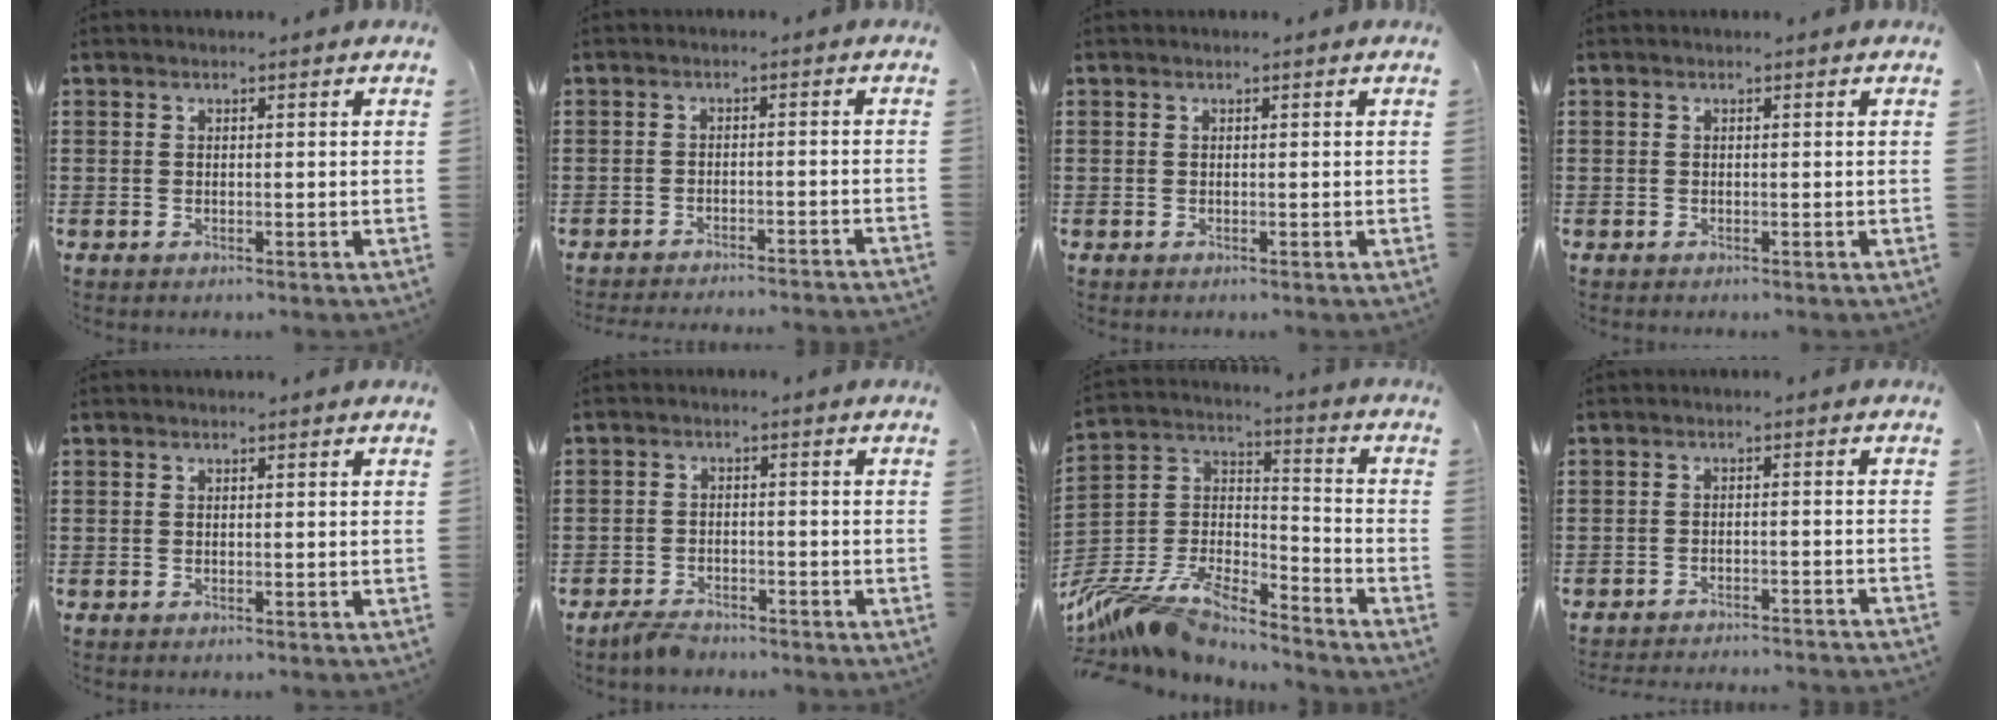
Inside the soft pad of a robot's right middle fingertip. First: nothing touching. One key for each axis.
{"total": 2.5, "fx": -2.4, "fy": -0.4, "fz": 0.3, "tx": -0.007, "ty": 0.002, "tz": -0.051}
{"total": 0.0}
{"total": 0.0}
{"total": 0.0}
{"total": 3.0, "fx": -2.8, "fy": 0.9, "fz": 0.2, "tx": -0.010, "ty": 0.006, "tz": -0.059}
{"total": 10.3, "fx": -9.5, "fy": 1.7, "fz": 3.5, "tx": -0.093, "ty": 0.000, "tz": -0.199}
{"total": 2.7, "fx": -2.6, "fy": -0.3, "fz": 0.3, "tx": -0.008, "ty": 0.003, "tz": -0.056}